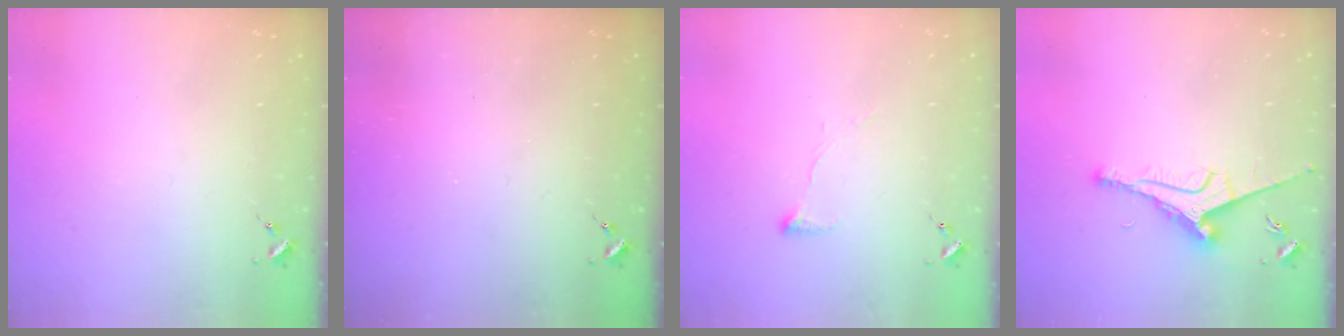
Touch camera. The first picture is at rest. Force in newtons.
{"total": 0.0}
{"total": 5.8, "press": 5.7, "slide": 1.0}
{"total": 9.1, "press": 9.0, "slide": 1.2}